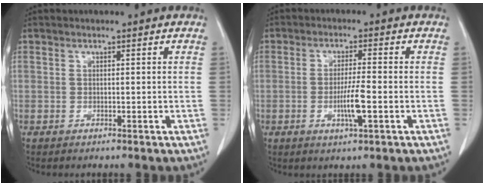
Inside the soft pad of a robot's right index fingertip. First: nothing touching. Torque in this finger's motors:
{"motor_torque": [0.88, -0.07, 0.20, 0.06]}